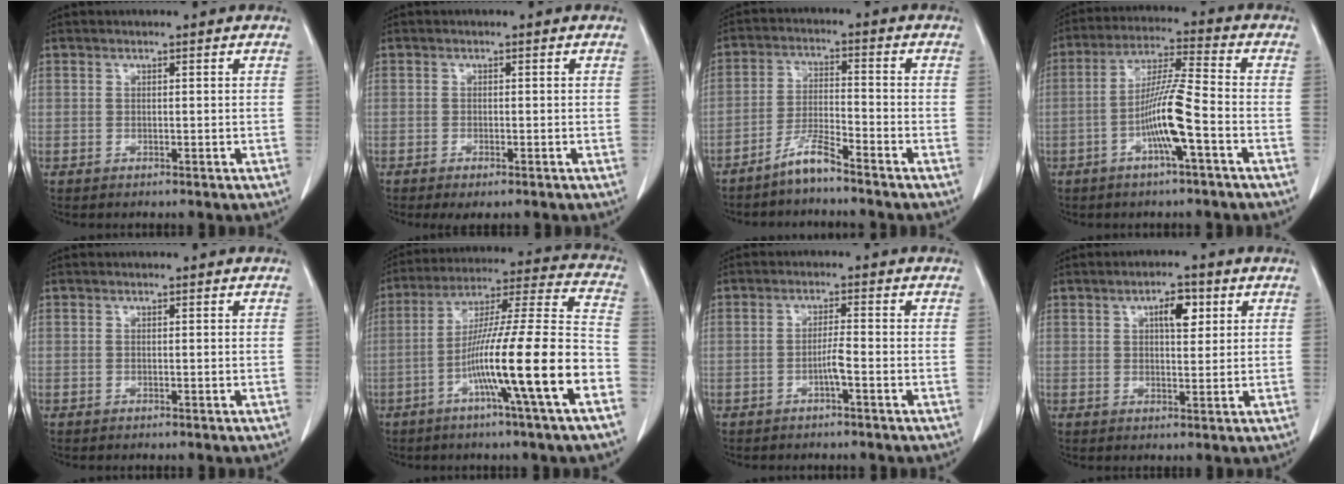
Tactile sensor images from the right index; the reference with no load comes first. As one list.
[{"total": 2.2, "force": [-1.5, 0.6, 1.5], "torque": [-0.020, -0.005, -0.020]}, {"total": 5.1, "force": [-4.3, -0.1, 2.8], "torque": [-0.059, -0.010, -0.089]}, {"total": 9.5, "force": [-3.3, -0.1, 9.0], "torque": [-0.175, 0.005, -0.064]}, {"total": 0.0}, {"total": 18.7, "force": [-7.2, -0.8, 17.2], "torque": [-0.287, -0.005, -0.128]}, {"total": 2.5, "force": [-1.1, -0.2, 2.3], "torque": [-0.040, 0.001, -0.021]}, {"total": 4.5, "force": [1.8, 1.8, 3.8], "torque": [-0.060, 0.006, 0.027]}]